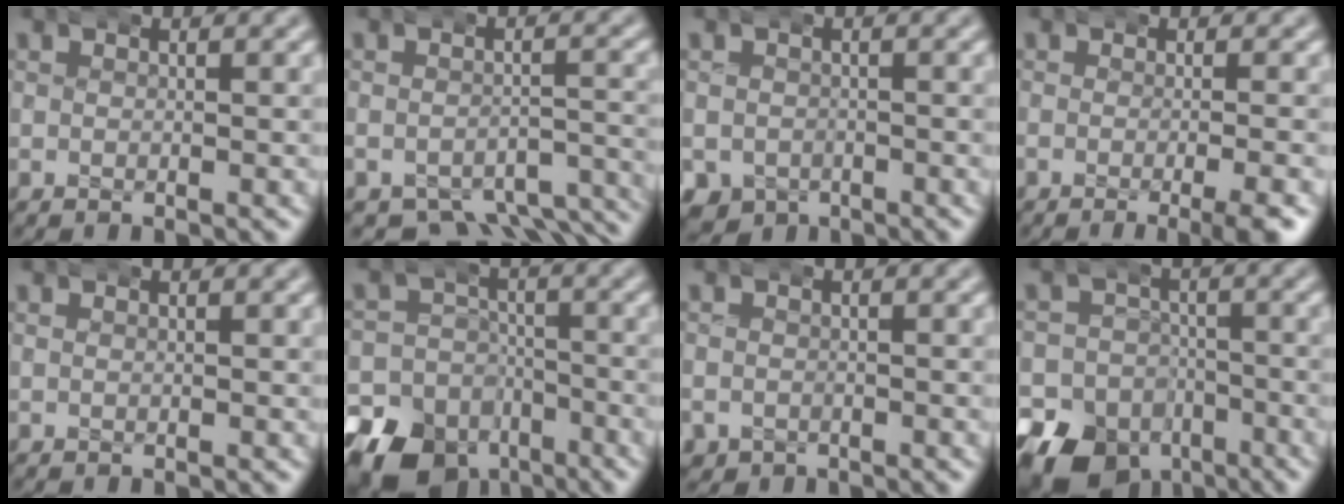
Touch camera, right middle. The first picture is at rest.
{"total": 7.3, "force": [-6.0, 2.9, 2.8], "torque": [-0.016, -0.016, -0.091]}
{"total": 5.7, "force": [-2.5, 4.9, 1.6], "torque": [-0.035, -0.028, -0.034]}
{"total": 2.9, "force": [-1.6, -0.1, 2.4], "torque": [-0.022, 0.003, -0.031]}
{"total": 0.7, "force": [0.3, -0.6, -0.2], "torque": [0.013, -0.009, 0.014]}
{"total": 14.7, "force": [-9.2, 10.6, 4.4], "torque": [-0.063, -0.053, -0.148]}
{"total": 2.1, "force": [-0.7, 1.9, 0.3], "torque": [-0.012, -0.011, -0.004]}
{"total": 15.3, "force": [-8.5, 11.9, 4.3], "torque": [-0.066, -0.062, -0.136]}